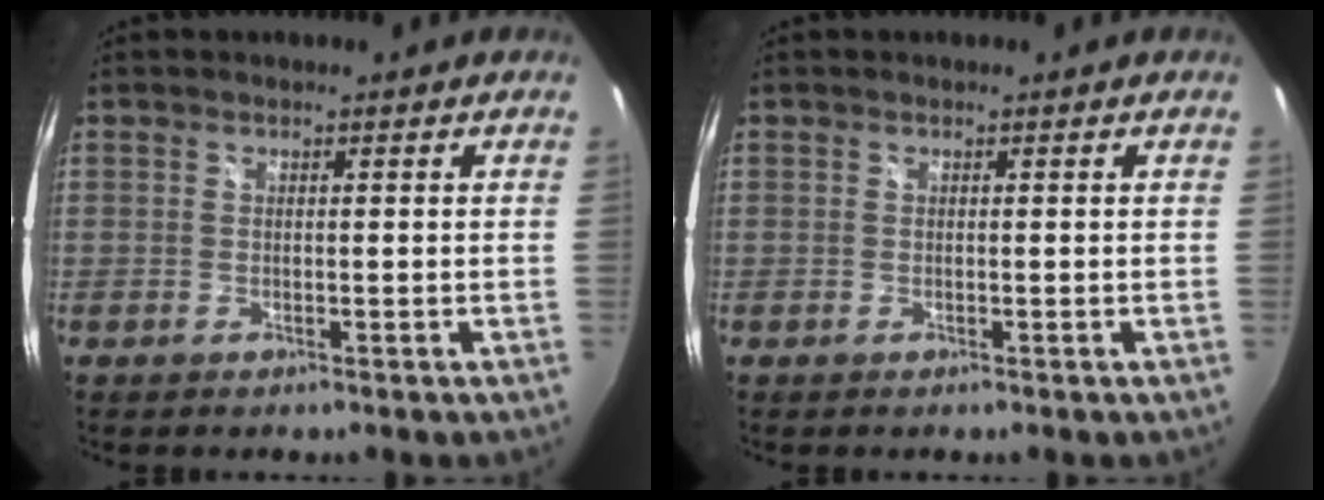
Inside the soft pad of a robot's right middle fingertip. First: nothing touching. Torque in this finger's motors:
{"motor_torque": [0.00, 0.00, 0.00, 0.00]}